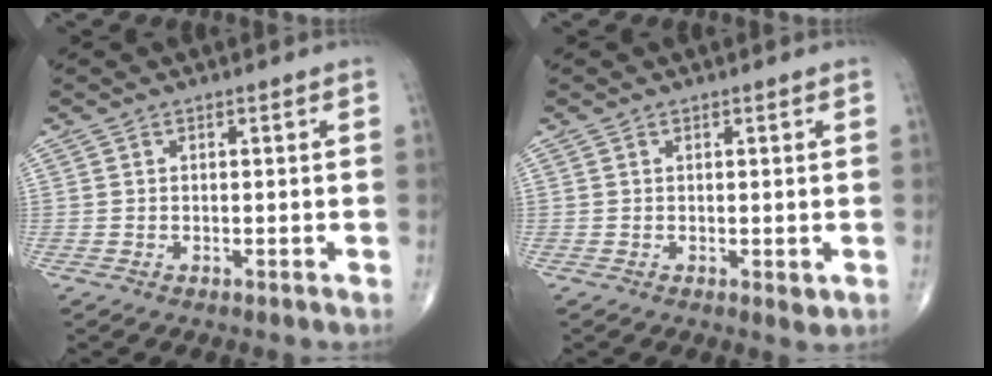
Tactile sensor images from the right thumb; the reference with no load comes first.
{"total": 1.3, "force": [-0.1, 0.4, 1.2], "torque": [-0.017, -0.007, 0.001]}